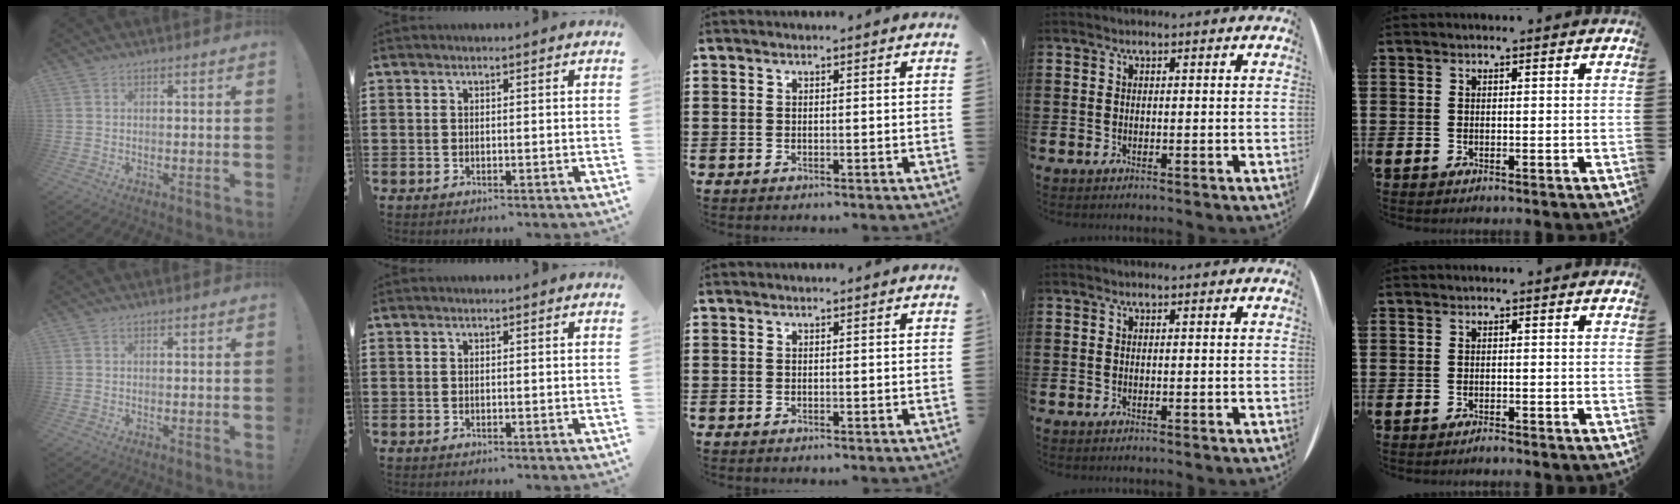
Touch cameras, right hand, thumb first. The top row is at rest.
{"little": {"total": 0.8, "force": [-0.7, 0.0, 0.2], "torque": [0.003, -0.007, -0.016]}}